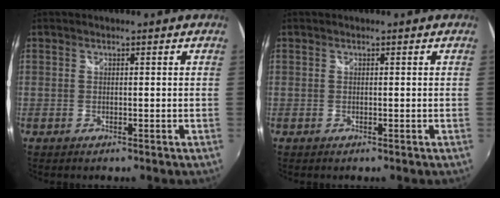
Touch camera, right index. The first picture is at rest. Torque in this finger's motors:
{"motor_torque": [-0.14, 0.20, 0.00, 0.00]}